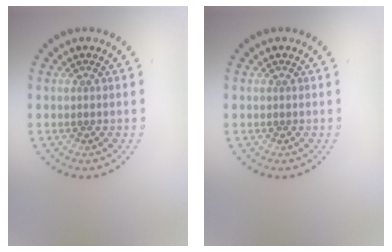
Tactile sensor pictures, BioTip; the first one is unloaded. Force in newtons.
{"total": 0.0}